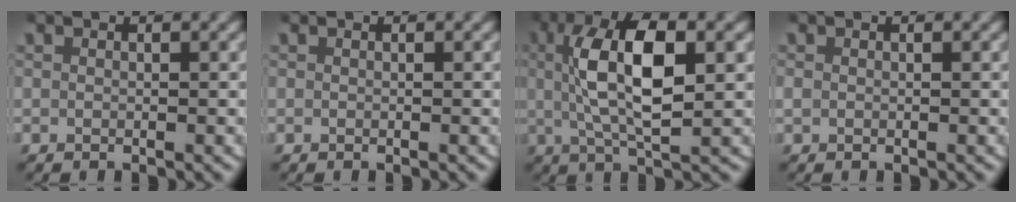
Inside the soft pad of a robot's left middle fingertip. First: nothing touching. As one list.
[{"total": 0.0}, {"total": 8.0, "force": [1.0, 2.9, 7.3], "torque": [-0.130, 0.002, 0.019]}, {"total": 0.7, "force": [-0.1, 0.7, 0.3], "torque": [-0.010, 0.000, -0.001]}]